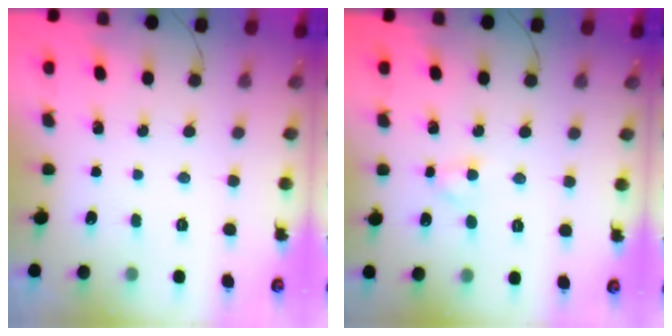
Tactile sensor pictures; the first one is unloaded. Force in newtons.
{"total": 2.6, "press": 2.3, "slide": 1.2}